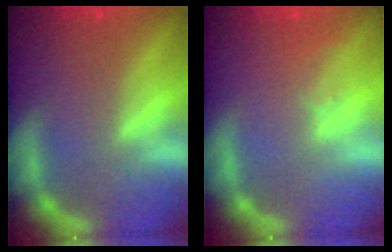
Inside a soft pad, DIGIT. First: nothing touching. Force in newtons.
{"total": 1.5}